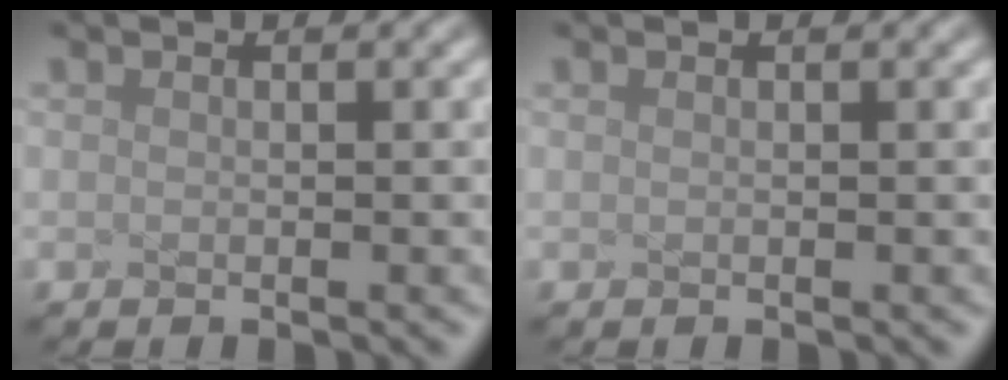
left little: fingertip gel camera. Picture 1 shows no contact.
{"total": 0.0}